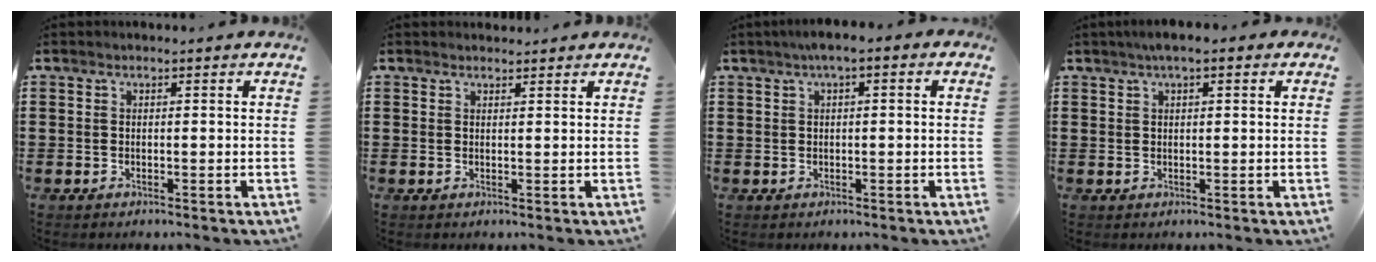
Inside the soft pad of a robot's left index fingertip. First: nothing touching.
{"total": 1.1, "force": [1.1, 0.2, 0.2], "torque": [-0.005, 0.001, 0.022]}
{"total": 1.9, "force": [0.3, 0.6, 1.8], "torque": [-0.034, 0.004, 0.003]}
{"total": 2.3, "force": [1.2, 0.6, 1.8], "torque": [-0.038, 0.006, 0.021]}